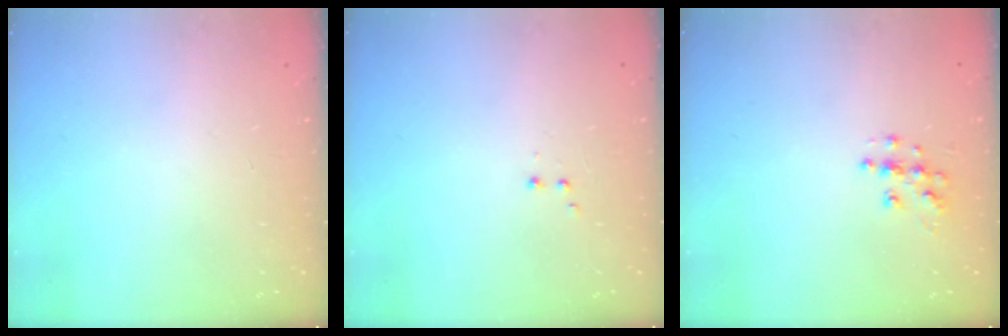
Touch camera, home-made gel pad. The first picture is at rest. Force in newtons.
{"total": 1.9, "press": 1.8, "slide": 0.5}
{"total": 6.3, "press": 6.3, "slide": 0.3}